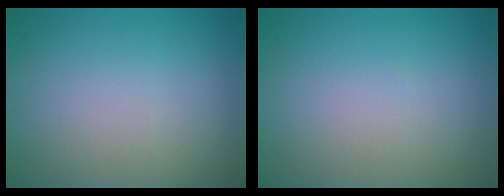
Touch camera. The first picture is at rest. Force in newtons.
{"total": 0.0}